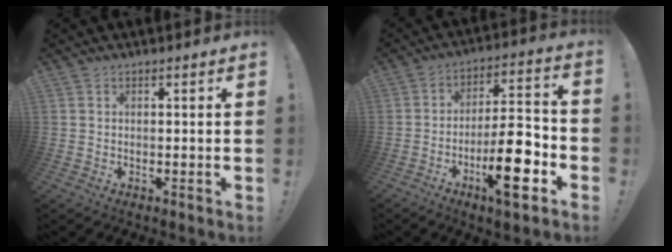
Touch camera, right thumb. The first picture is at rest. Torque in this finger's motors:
{"motor_torque": [2.46, 1.31, 1.40, -1.30, 0.24]}